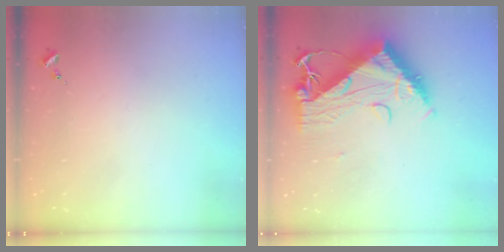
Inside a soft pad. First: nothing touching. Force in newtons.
{"total": 15.6, "press": 15.5, "slide": 1.5}